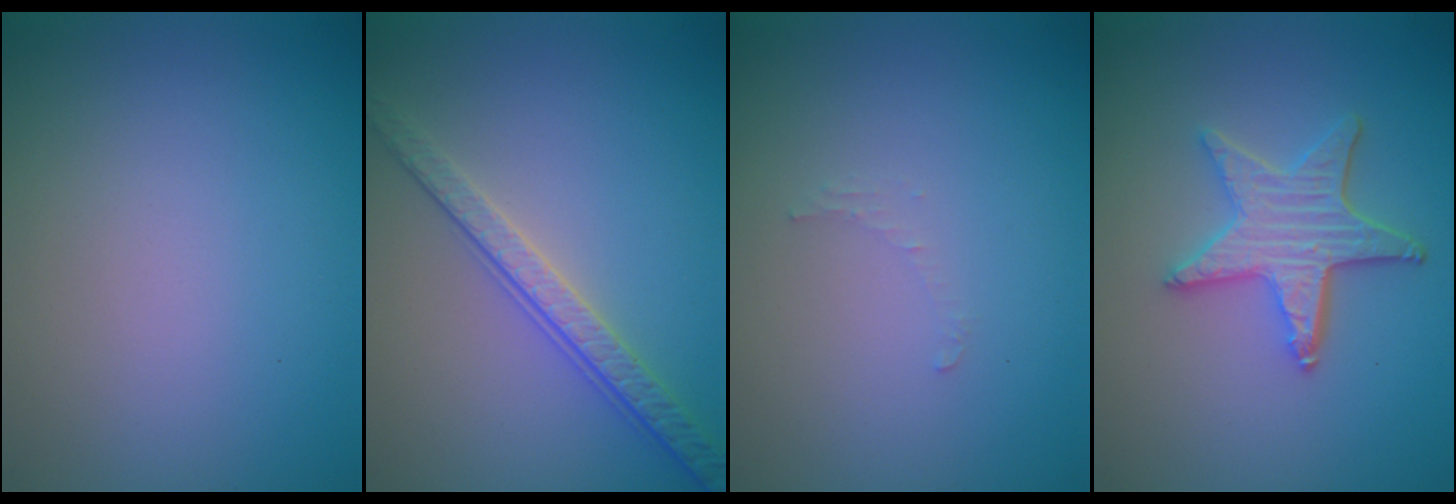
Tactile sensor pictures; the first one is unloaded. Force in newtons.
{"total": 3.6, "press": 3.2, "slide": 1.7}
{"total": 0.7, "press": 0.7, "slide": 0.1}
{"total": 4.1, "press": 3.6, "slide": 2.0}